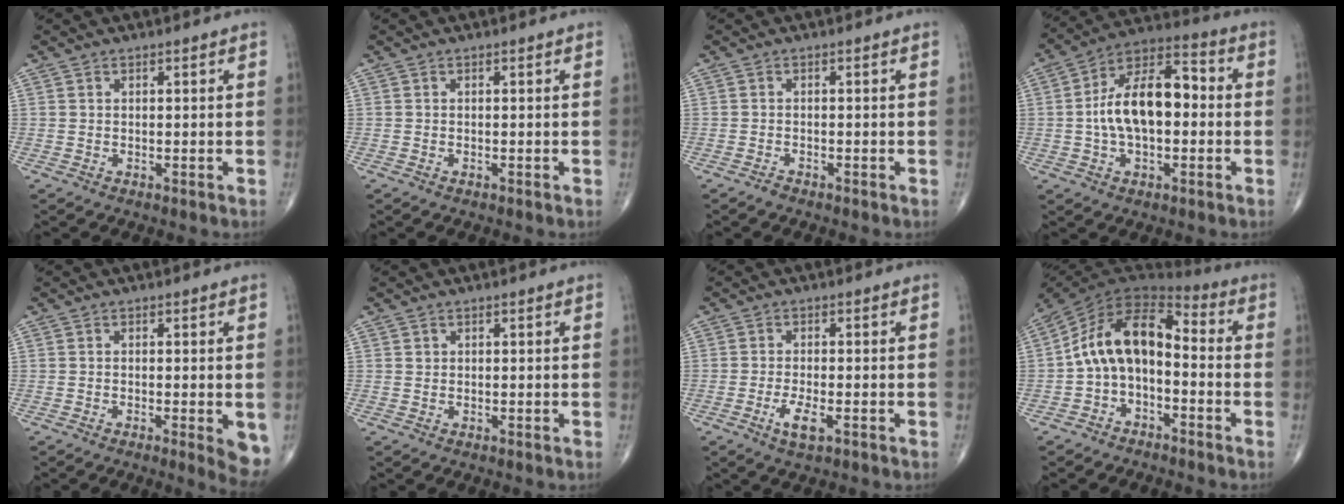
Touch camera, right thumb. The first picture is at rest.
{"total": 0.0}
{"total": 0.8, "force": [-0.8, 0.2, 0.2], "torque": [-0.005, 0.002, -0.016]}
{"total": 15.5, "force": [-0.3, 8.3, 13.0], "torque": [-0.213, 0.038, -0.016]}
{"total": 5.2, "force": [-1.5, 1.2, 4.8], "torque": [-0.058, -0.012, -0.023]}
{"total": 0.5, "force": [0.2, 0.5, 0.1], "torque": [0.002, 0.001, 0.003]}
{"total": 4.0, "force": [-1.7, 1.2, 3.4], "torque": [-0.069, -0.001, -0.031]}
{"total": 13.0, "force": [-1.9, 7.9, 10.1], "torque": [-0.161, 0.069, -0.048]}